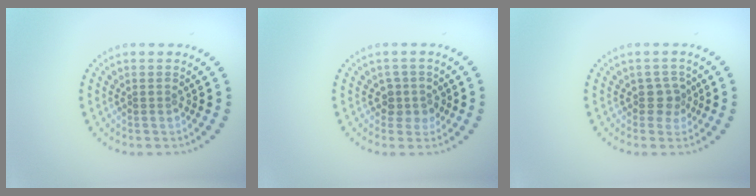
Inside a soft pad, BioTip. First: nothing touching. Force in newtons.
{"total": 1.9, "press": 1.5, "slide": 1.2}
{"total": 1.8, "press": 1.3, "slide": 1.1}